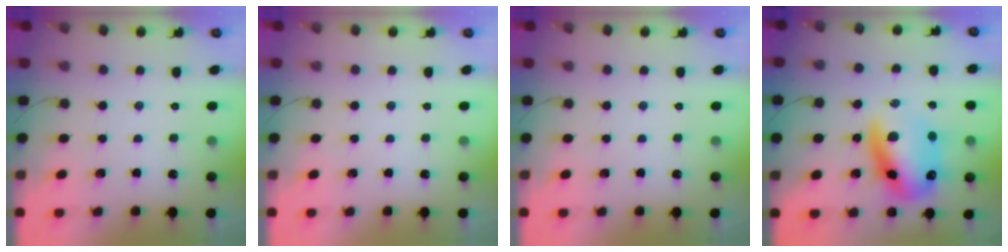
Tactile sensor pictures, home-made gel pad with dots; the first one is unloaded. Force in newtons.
{"total": 0.0}
{"total": 0.0}
{"total": 16.2, "press": 15.6, "slide": 4.4}